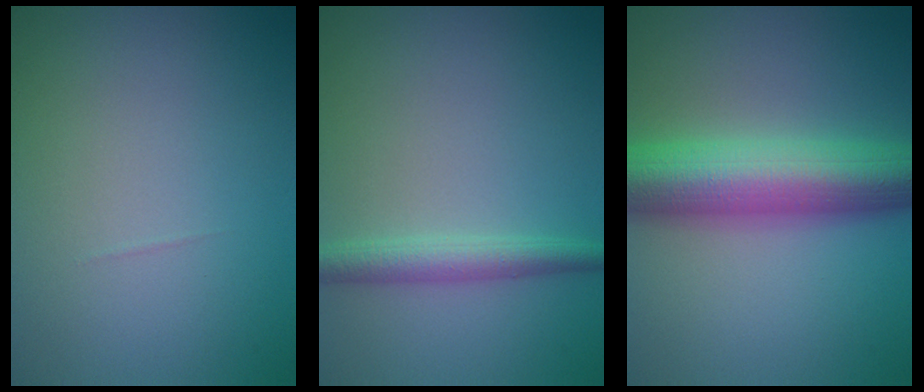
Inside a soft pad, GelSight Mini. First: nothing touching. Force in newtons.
{"total": 2.7, "press": 2.7, "slide": 0.0}
{"total": 9.9, "press": 9.9, "slide": 0.2}